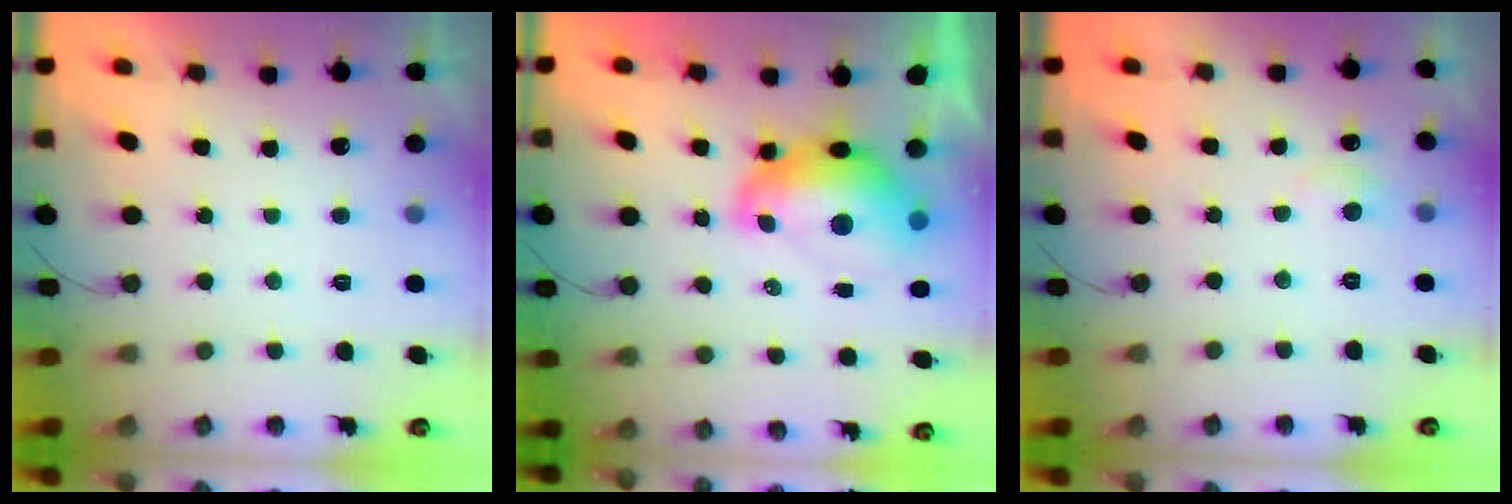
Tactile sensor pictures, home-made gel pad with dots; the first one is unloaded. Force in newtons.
{"total": 11.8, "press": 11.7, "slide": 1.3}
{"total": 5.5, "press": 5.4, "slide": 0.7}